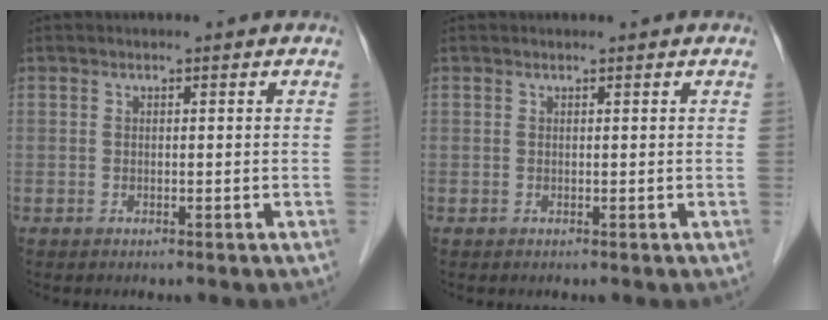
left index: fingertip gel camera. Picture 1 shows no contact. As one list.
[{"total": 0.0}]